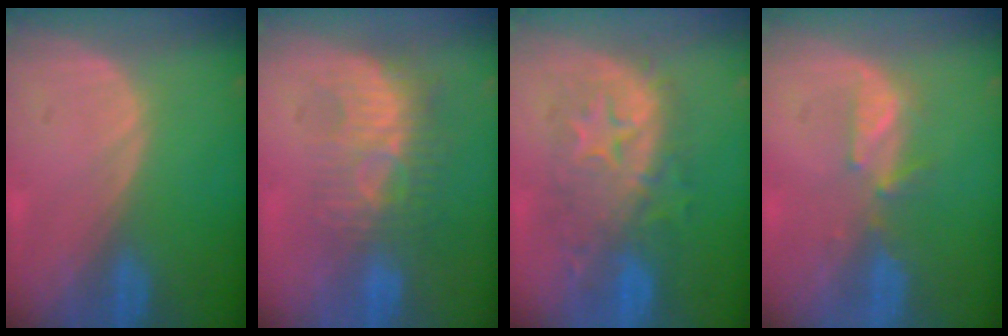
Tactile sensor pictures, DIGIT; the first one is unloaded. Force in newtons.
{"total": 8.7, "press": 8.0, "slide": 3.4}
{"total": 9.3, "press": 9.3, "slide": 0.4}
{"total": 3.1, "press": 3.0, "slide": 0.3}